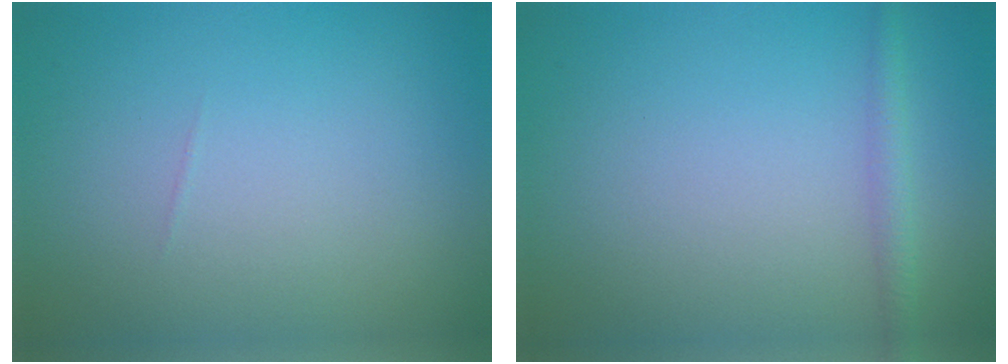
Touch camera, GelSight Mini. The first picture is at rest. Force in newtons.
{"total": 1.6, "press": 1.6, "slide": 0.1}